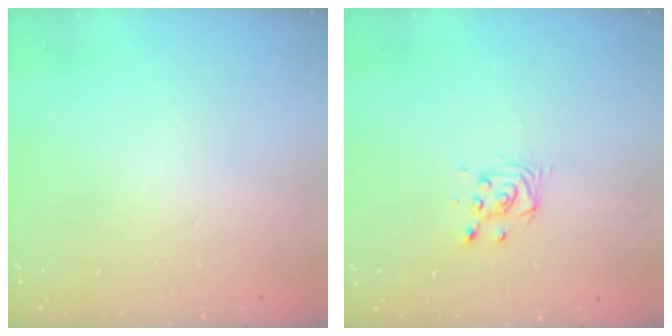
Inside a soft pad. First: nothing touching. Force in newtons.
{"total": 3.4, "press": 3.4, "slide": 0.4}